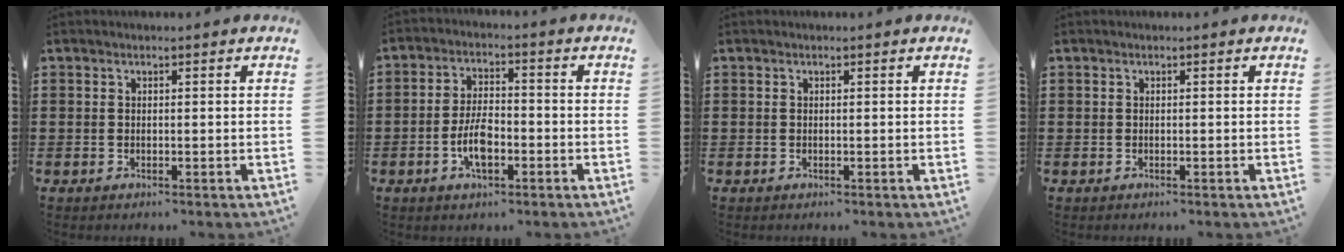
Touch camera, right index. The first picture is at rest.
{"total": 6.0, "force": [-1.9, 2.8, 4.9], "torque": [-0.112, 0.002, -0.041]}
{"total": 0.0}
{"total": 0.0}